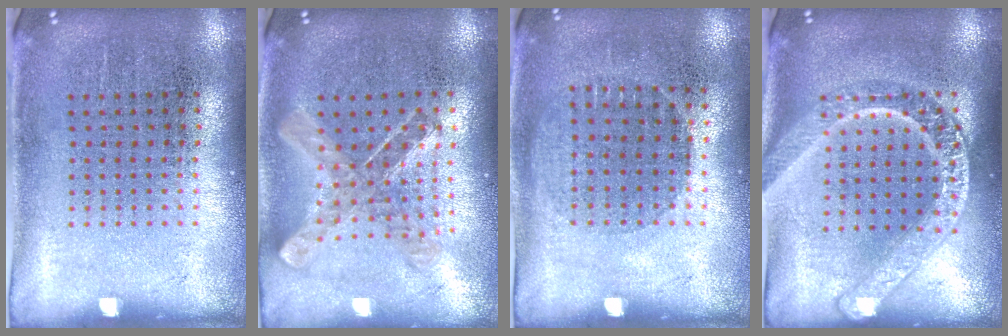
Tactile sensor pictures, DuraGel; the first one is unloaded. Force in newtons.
{"total": 0.9, "press": 0.9, "slide": 0.1}
{"total": 0.9, "press": 0.8, "slide": 0.4}
{"total": 2.6, "press": 2.6, "slide": 0.3}